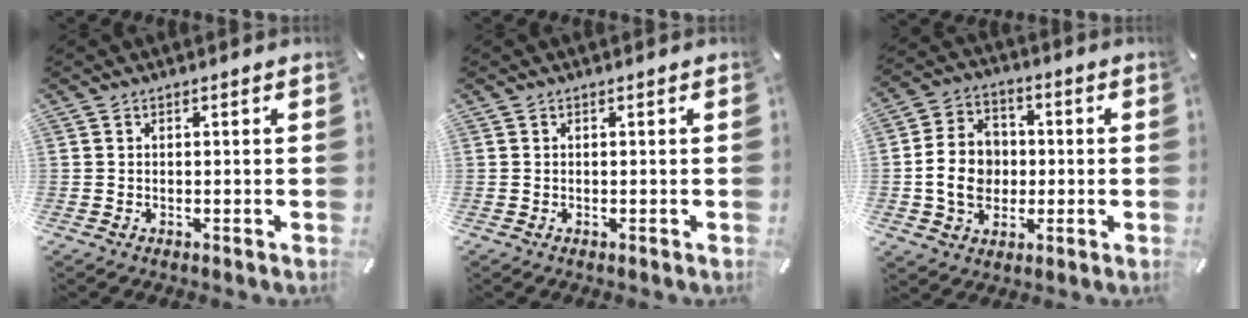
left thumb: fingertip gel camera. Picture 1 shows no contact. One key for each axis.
{"total": 0.0}
{"total": 10.8, "fx": -1.0, "fy": 9.3, "fz": 5.4, "tx": -0.117, "ty": 0.021, "tz": -0.014}